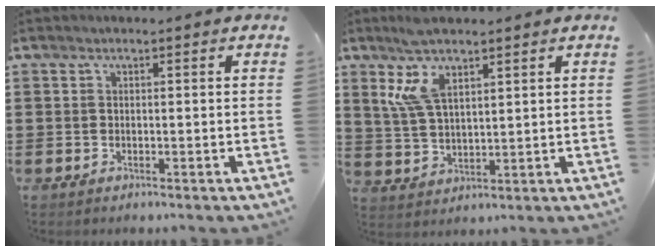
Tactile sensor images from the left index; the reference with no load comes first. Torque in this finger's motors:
{"motor_torque": [1.78, -0.36, 0.56, 0.21]}